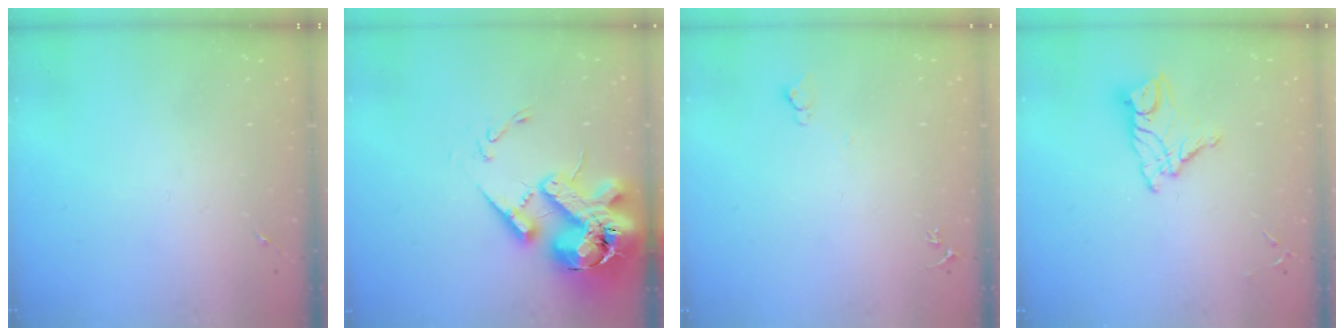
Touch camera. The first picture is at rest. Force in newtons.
{"total": 20.8, "press": 20.5, "slide": 3.5}
{"total": 4.4, "press": 4.4, "slide": 0.4}
{"total": 11.3, "press": 11.2, "slide": 1.1}